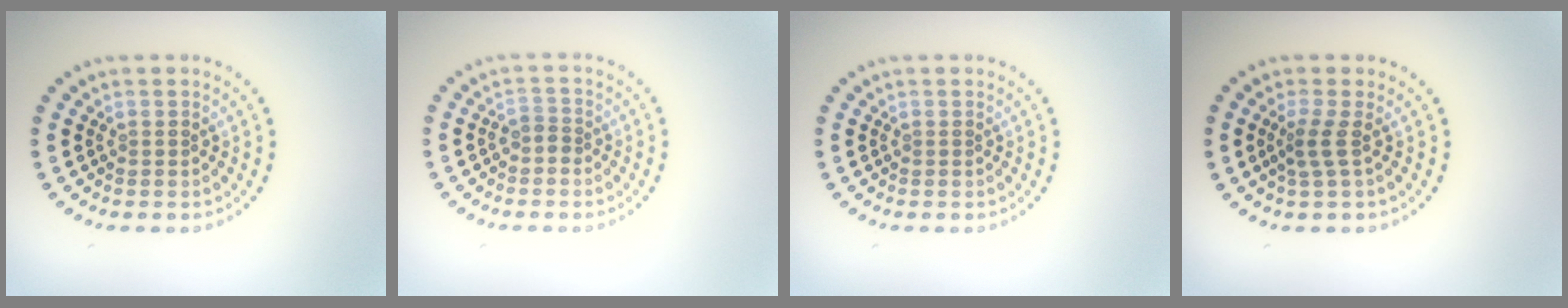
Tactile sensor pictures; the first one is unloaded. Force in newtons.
{"total": 1.1, "press": 0.8, "slide": 0.7}
{"total": 0.0}
{"total": 1.8, "press": 1.2, "slide": 1.3}